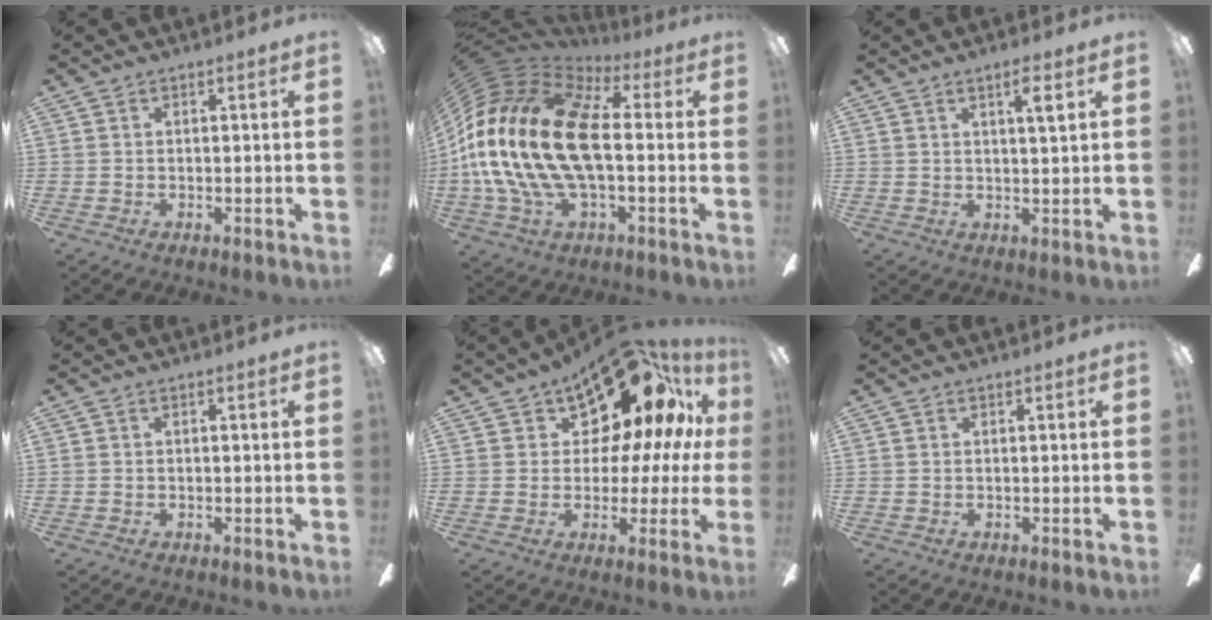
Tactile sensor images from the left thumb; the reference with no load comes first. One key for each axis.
{"total": 26.8, "fx": 0.3, "fy": 13.8, "fz": 22.9, "tx": -0.500, "ty": 0.012, "tz": 0.002}
{"total": 3.6, "fx": 2.0, "fy": 0.0, "fz": 3.0, "tx": -0.054, "ty": -0.003, "tz": 0.030}
{"total": 0.0}
{"total": 18.4, "fx": 11.8, "fy": 9.2, "fz": 10.7, "tx": -0.153, "ty": -0.082, "tz": 0.201}
{"total": 0.0}